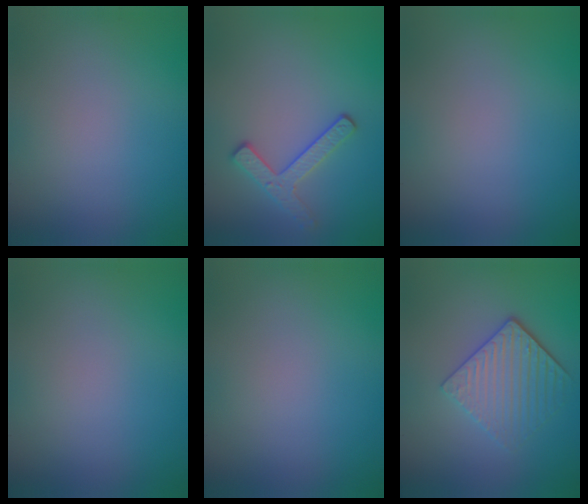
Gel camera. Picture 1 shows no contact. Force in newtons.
{"total": 2.5, "press": 2.3, "slide": 0.9}
{"total": 0.0}
{"total": 0.0}
{"total": 0.0}
{"total": 3.9, "press": 3.5, "slide": 1.7}